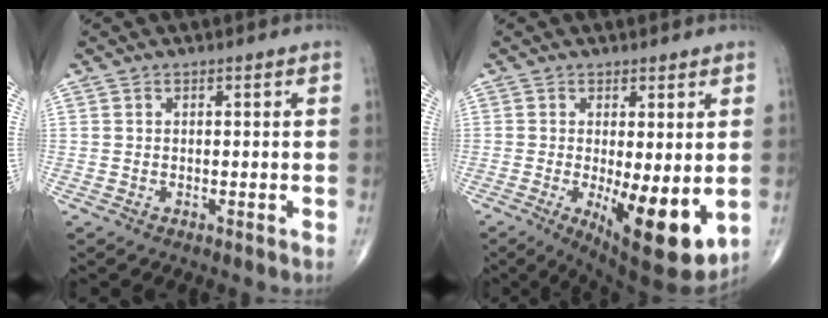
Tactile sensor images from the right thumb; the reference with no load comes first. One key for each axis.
{"total": 12.6, "fx": -2.4, "fy": 4.1, "fz": 11.7, "tx": -0.165, "ty": -0.028, "tz": -0.022}